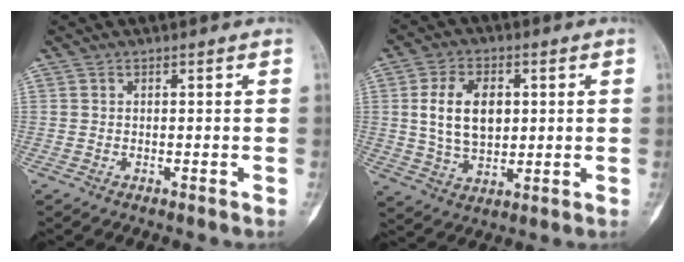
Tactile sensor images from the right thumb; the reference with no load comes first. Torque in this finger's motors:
{"motor_torque": [1.25, 1.55, 0.30, -0.16, 0.35]}